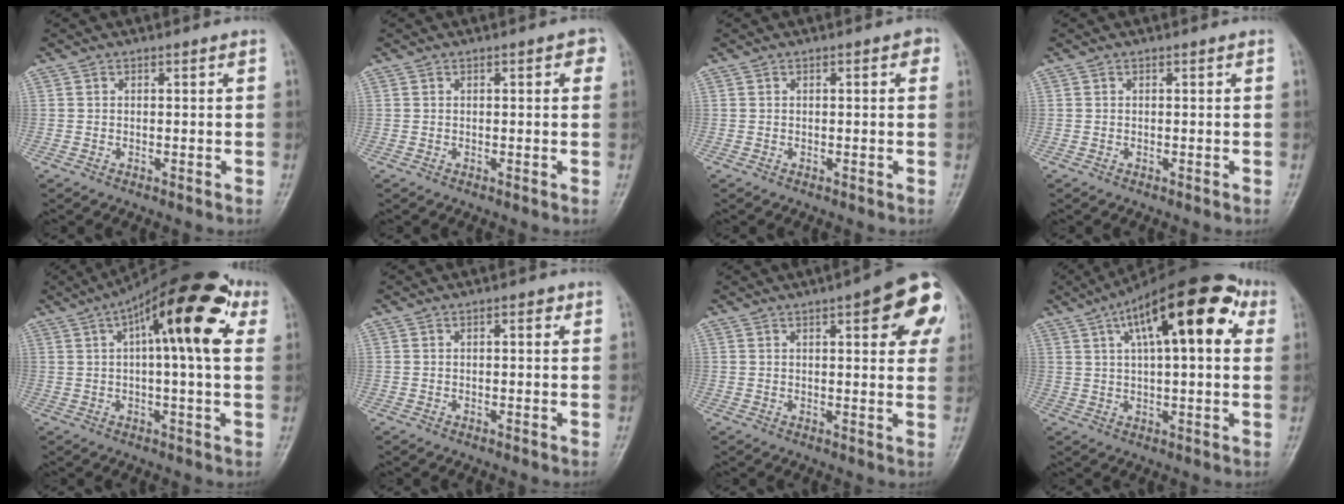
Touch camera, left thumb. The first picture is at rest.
{"total": 2.3, "force": [0.8, 1.0, 1.9], "torque": [-0.017, 0.002, 0.004]}
{"total": 2.0, "force": [0.6, 0.9, 1.6], "torque": [-0.016, 0.003, 0.002]}
{"total": 0.0}
{"total": 18.5, "force": [6.1, 5.7, 16.6], "torque": [-0.237, 0.030, 0.081]}
{"total": 1.5, "force": [0.6, 0.7, 1.3], "torque": [-0.015, 0.002, 0.005]}
{"total": 14.0, "force": [5.4, 4.5, 12.1], "torque": [-0.112, -0.007, 0.053]}
{"total": 19.7, "force": [7.4, 7.3, 16.8], "torque": [-0.240, 0.026, 0.105]}